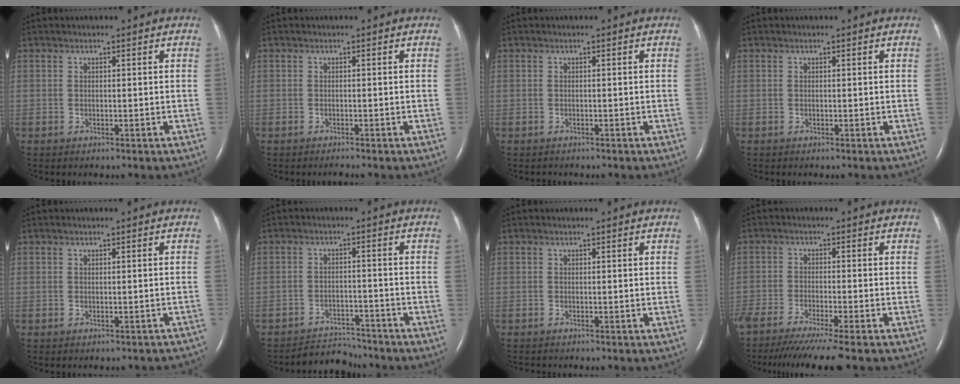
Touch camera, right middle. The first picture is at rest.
{"total": 0.6, "force": [-0.5, -0.1, 0.2], "torque": [-0.008, -0.002, -0.009]}
{"total": 0.6, "force": [-0.6, 0.2, 0.1], "torque": [-0.010, -0.001, -0.009]}
{"total": 0.0}
{"total": 3.9, "force": [-3.3, 1.8, 1.0], "torque": [-0.003, 0.007, -0.027]}
{"total": 4.9, "force": [-4.7, 0.8, -0.8], "torque": [0.009, 0.000, -0.076]}
{"total": 0.6, "force": [-0.6, 0.1, 0.1], "torque": [-0.007, -0.003, -0.011]}
{"total": 12.5, "force": [-10.5, -0.7, 6.8], "torque": [-0.092, -0.043, -0.166]}